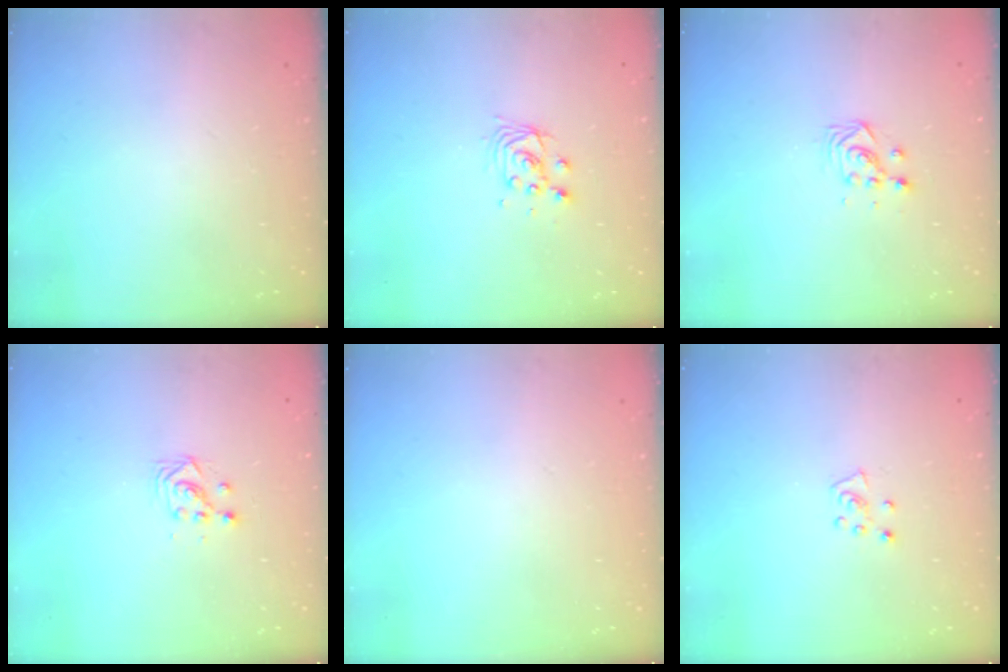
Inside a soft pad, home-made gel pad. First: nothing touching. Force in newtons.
{"total": 5.3, "press": 5.3, "slide": 0.4}
{"total": 3.7, "press": 3.7, "slide": 0.2}
{"total": 3.0, "press": 3.0, "slide": 0.2}
{"total": 0.0}
{"total": 5.0, "press": 4.9, "slide": 0.4}